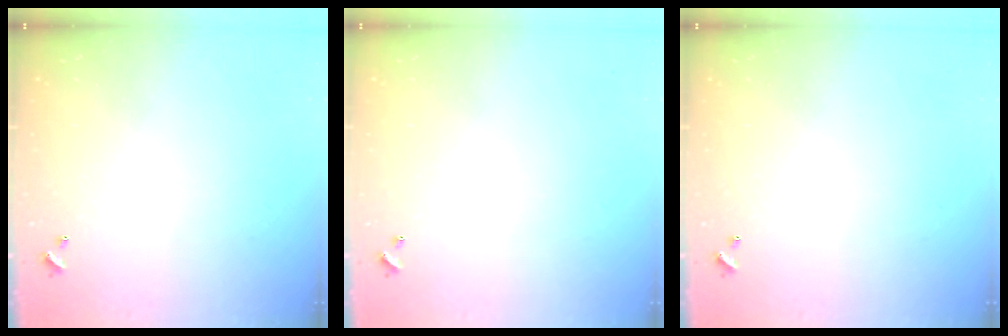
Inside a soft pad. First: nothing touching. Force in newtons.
{"total": 0.0}
{"total": 0.0}